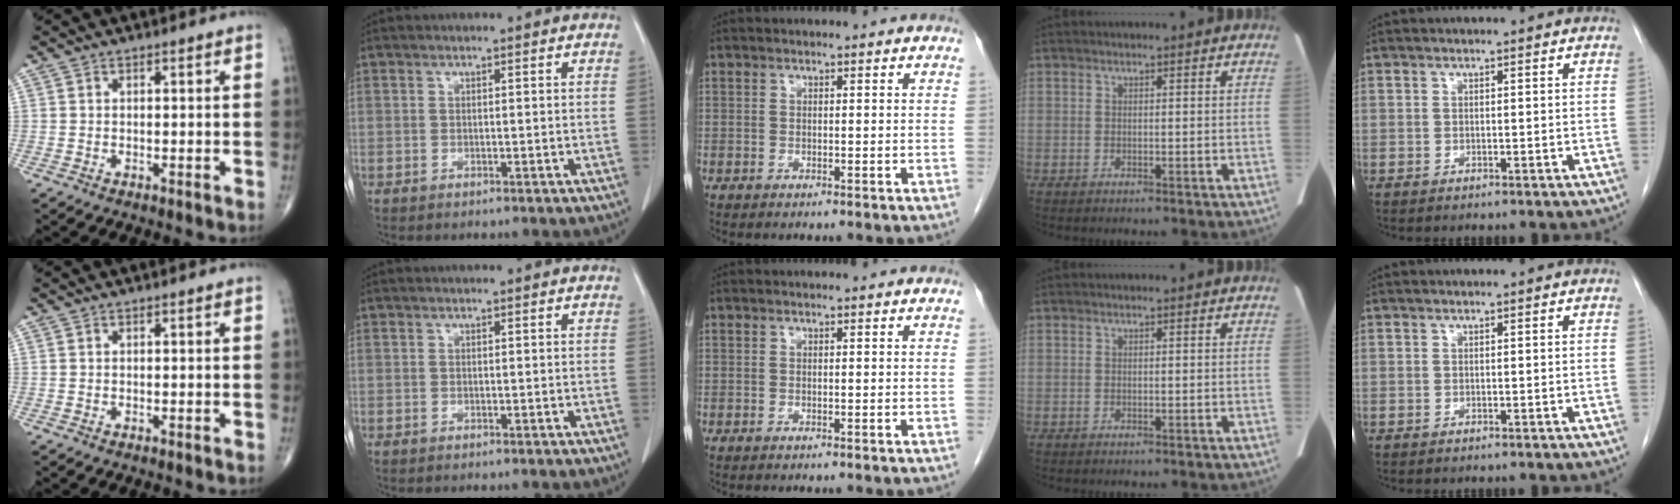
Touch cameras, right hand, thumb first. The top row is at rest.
{}